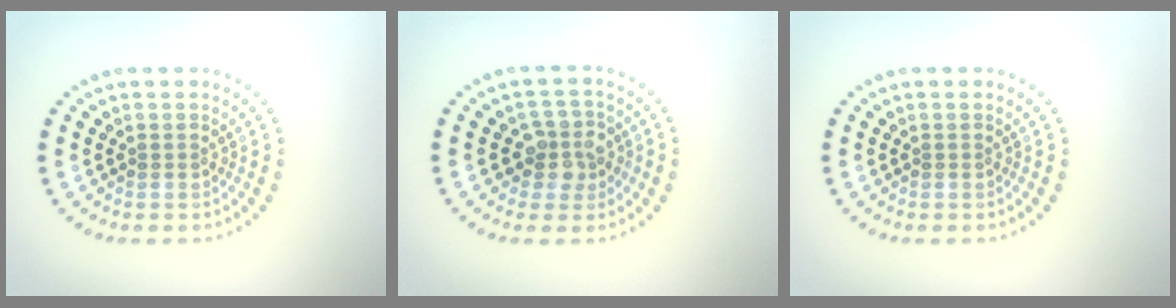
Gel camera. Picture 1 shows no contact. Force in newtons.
{"total": 2.9, "press": 2.6, "slide": 1.2}
{"total": 0.0}